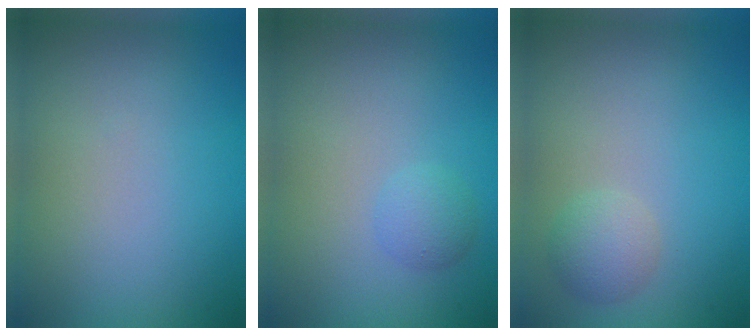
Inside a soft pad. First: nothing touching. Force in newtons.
{"total": 1.5, "press": 1.5, "slide": 0.1}
{"total": 2.1, "press": 2.1, "slide": 0.0}